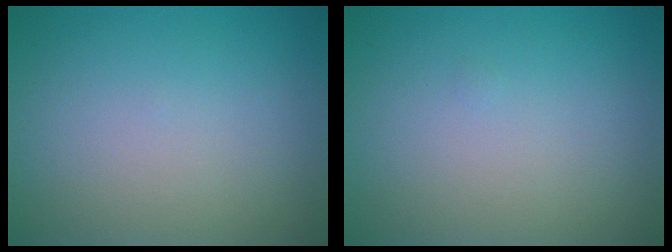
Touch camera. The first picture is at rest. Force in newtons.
{"total": 0.0}